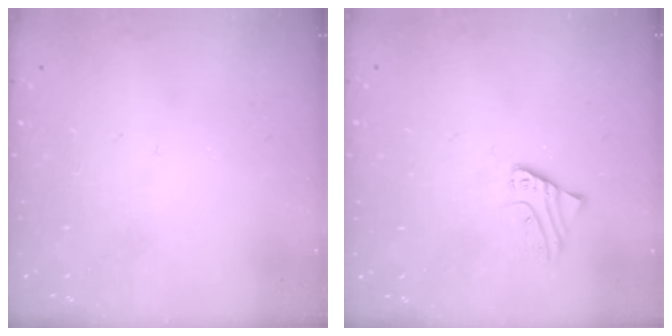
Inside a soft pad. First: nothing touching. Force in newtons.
{"total": 2.1, "press": 2.1, "slide": 0.1}